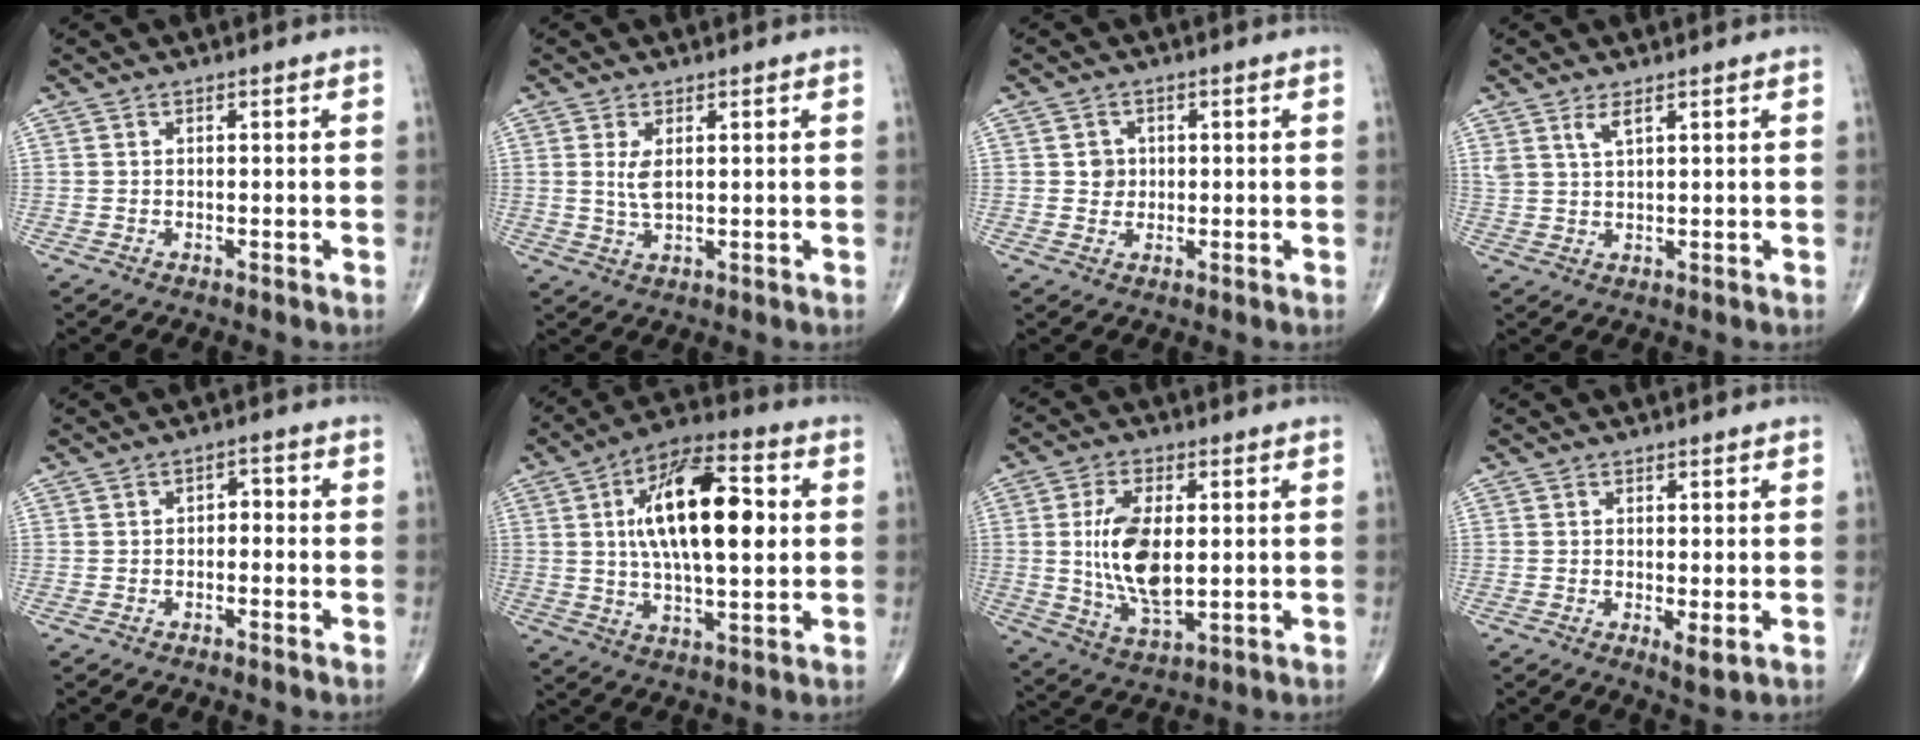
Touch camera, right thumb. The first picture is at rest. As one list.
[{"total": 3.4, "force": [0.8, 1.5, 3.0], "torque": [-0.059, -0.008, 0.023]}, {"total": 2.7, "force": [0.3, 2.5, 0.9], "torque": [0.002, 0.003, 0.003]}, {"total": 2.7, "force": [1.7, 0.7, 1.9], "torque": [-0.041, -0.009, 0.038]}, {"total": 2.3, "force": [-0.7, 1.7, 1.5], "torque": [-0.010, 0.019, -0.019]}, {"total": 19.5, "force": [3.2, 8.3, 17.3], "torque": [-0.277, 0.012, 0.048]}, {"total": 13.0, "force": [0.8, 6.4, 11.3], "torque": [-0.212, -0.013, 0.022]}, {"total": 2.7, "force": [-0.5, 0.8, 2.6], "torque": [-0.044, -0.011, -0.008]}]